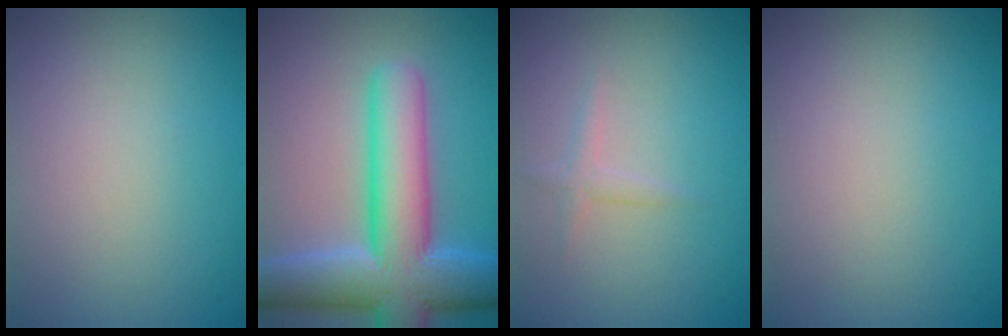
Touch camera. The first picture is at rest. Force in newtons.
{"total": 10.8, "press": 10.8, "slide": 0.5}
{"total": 1.1, "press": 1.1, "slide": 0.0}
{"total": 0.0}